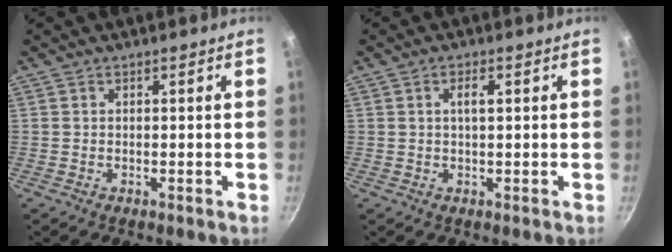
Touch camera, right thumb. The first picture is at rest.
{"total": 2.2, "force": [0.5, 0.6, 2.0], "torque": [-0.035, 0.004, 0.011]}